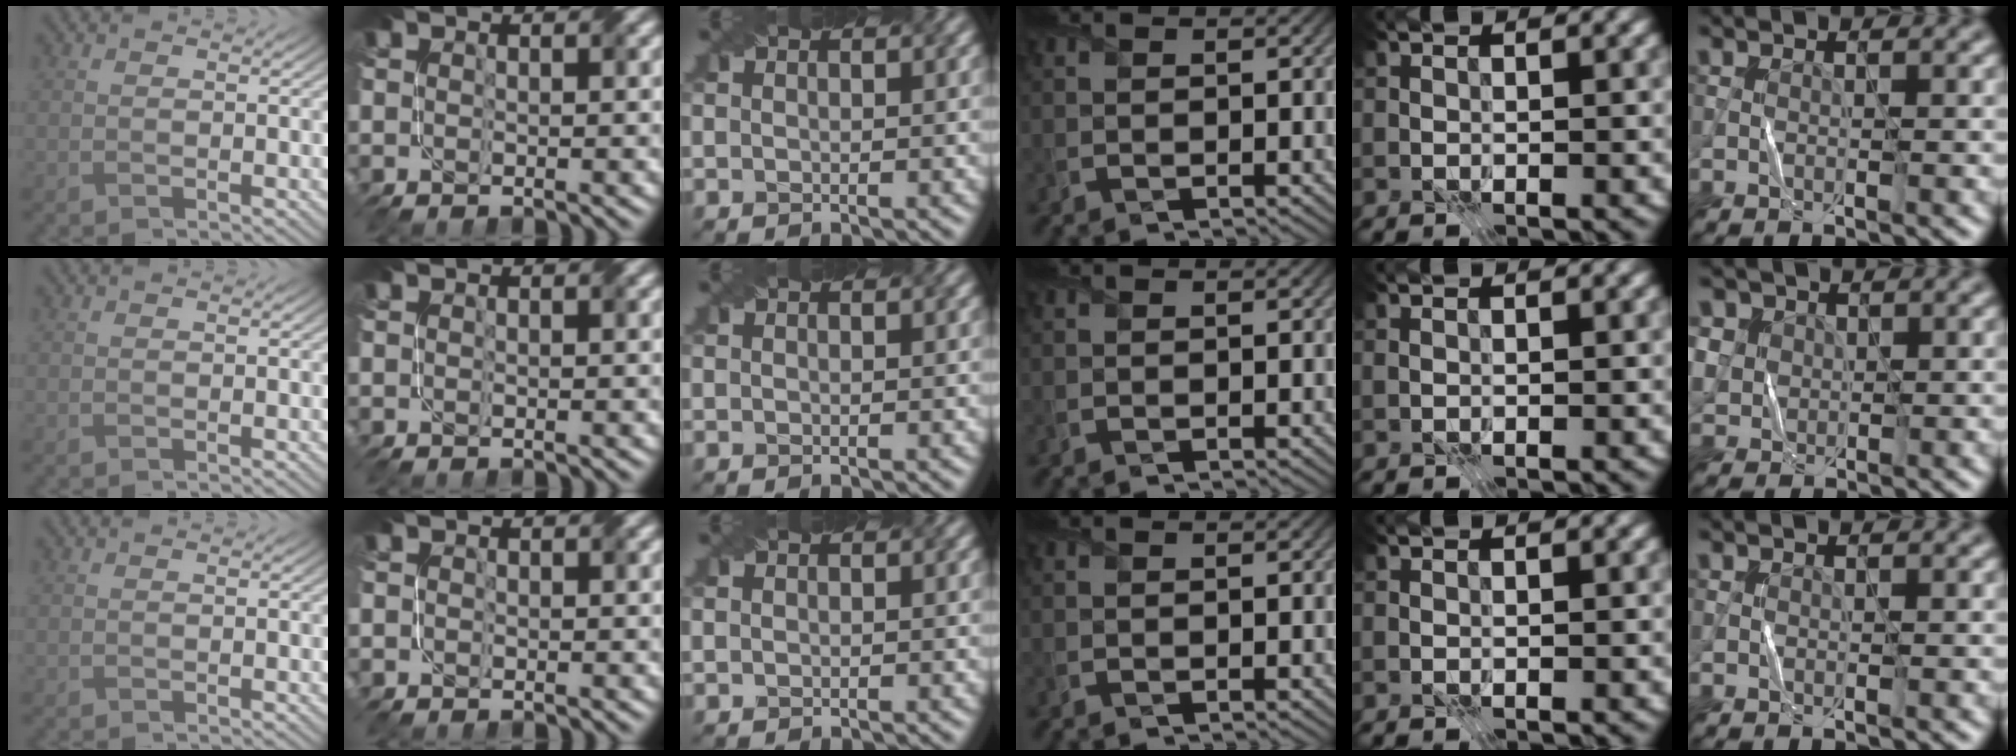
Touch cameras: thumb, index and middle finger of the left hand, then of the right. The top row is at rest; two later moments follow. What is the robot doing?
{"motion": "fold", "object": "paper"}